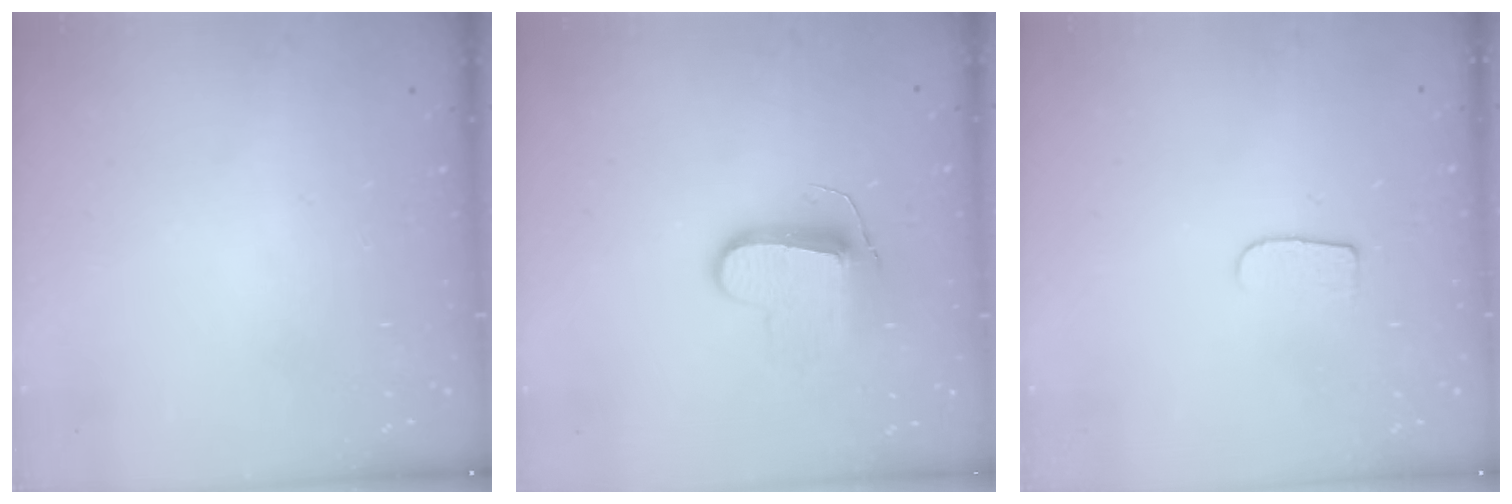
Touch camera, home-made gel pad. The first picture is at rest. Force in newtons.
{"total": 9.9, "press": 9.9, "slide": 0.1}
{"total": 5.8, "press": 5.8, "slide": 0.7}